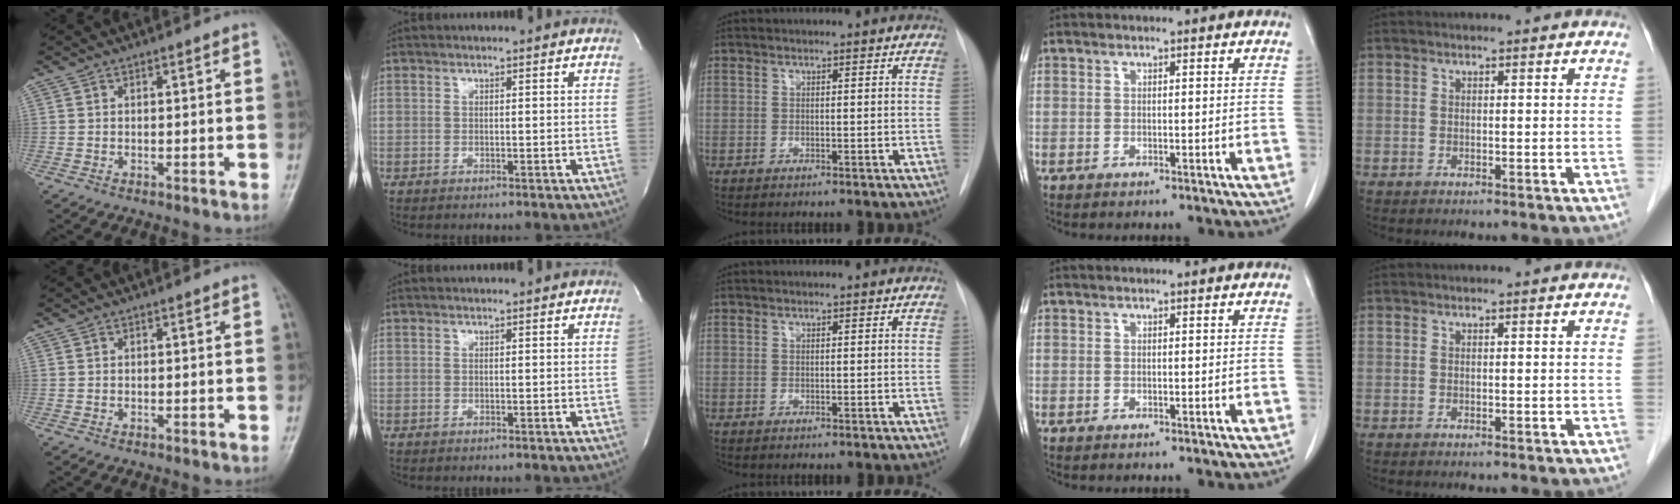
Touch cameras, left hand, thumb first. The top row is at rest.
{}